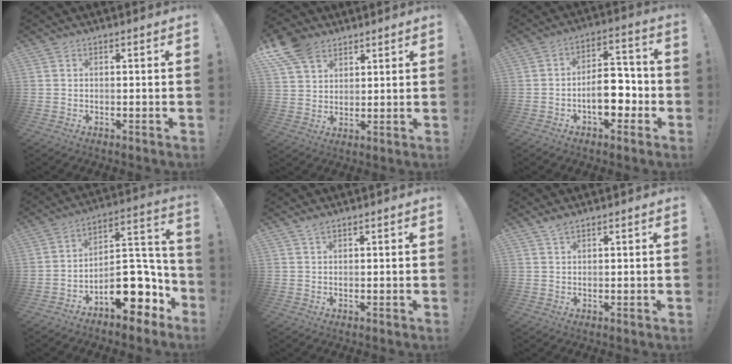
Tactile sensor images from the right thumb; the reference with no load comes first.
{"total": 10.1, "force": [6.9, 6.4, 3.6], "torque": [-0.067, -0.038, 0.136]}
{"total": 12.7, "force": [-3.4, 7.2, 9.9], "torque": [-0.152, 0.025, -0.058]}
{"total": 17.6, "force": [-8.0, 9.7, 12.2], "torque": [-0.144, 0.052, -0.113]}
{"total": 1.6, "force": [1.2, 0.5, 1.0], "torque": [-0.017, -0.002, 0.022]}
{"total": 2.3, "force": [1.7, 0.7, 1.3], "torque": [-0.023, -0.006, 0.031]}